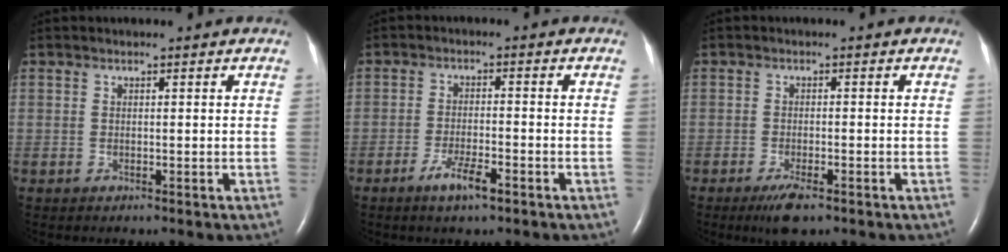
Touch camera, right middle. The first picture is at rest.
{"total": 4.3, "force": [-2.7, 0.7, 3.3], "torque": [-0.067, -0.003, -0.048]}
{"total": 3.7, "force": [-2.4, 0.8, 2.7], "torque": [-0.056, -0.007, -0.039]}